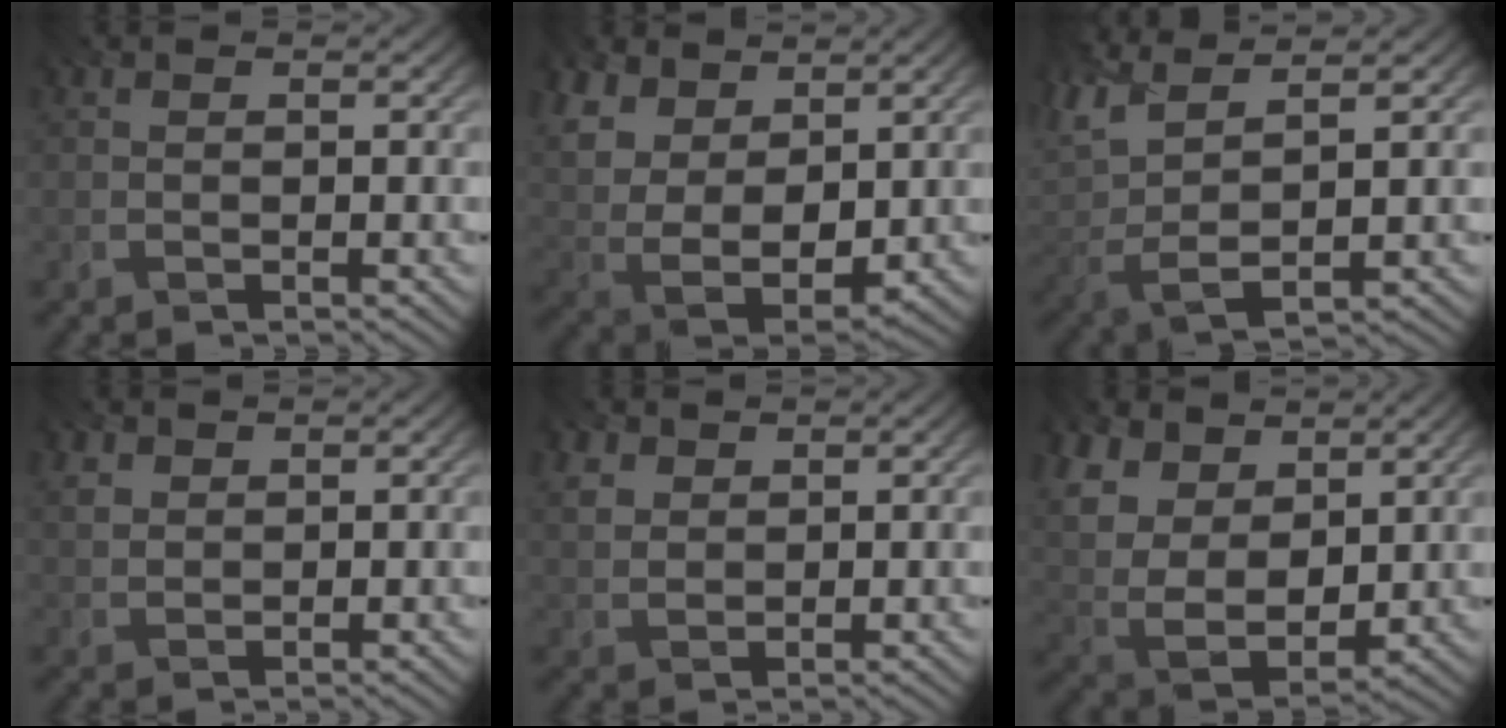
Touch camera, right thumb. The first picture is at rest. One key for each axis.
{"total": 12.0, "fx": 5.2, "fy": 7.6, "fz": 7.7, "tx": -0.209, "ty": 0.019, "tz": 0.100}
{"total": 8.8, "fx": 0.9, "fy": 3.4, "fz": 8.1, "tx": -0.212, "ty": -0.007, "tz": 0.013}
{"total": 2.5, "fx": 1.3, "fy": 1.7, "fz": 1.1, "tx": -0.031, "ty": -0.001, "tz": 0.029}
{"total": 3.5, "fx": 1.9, "fy": 2.4, "fz": 1.7, "tx": -0.051, "ty": -0.004, "tz": 0.042}
{"total": 12.1, "fx": 5.8, "fy": 7.7, "fz": 7.3, "tx": -0.214, "ty": 0.025, "tz": 0.100}